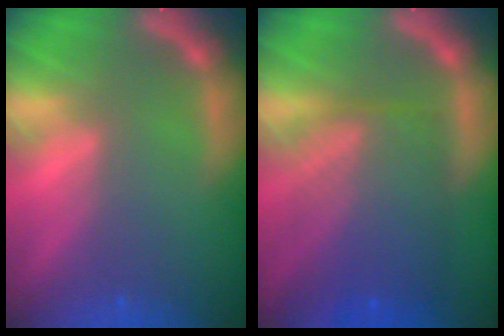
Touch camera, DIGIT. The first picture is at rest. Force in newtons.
{"total": 8.6}